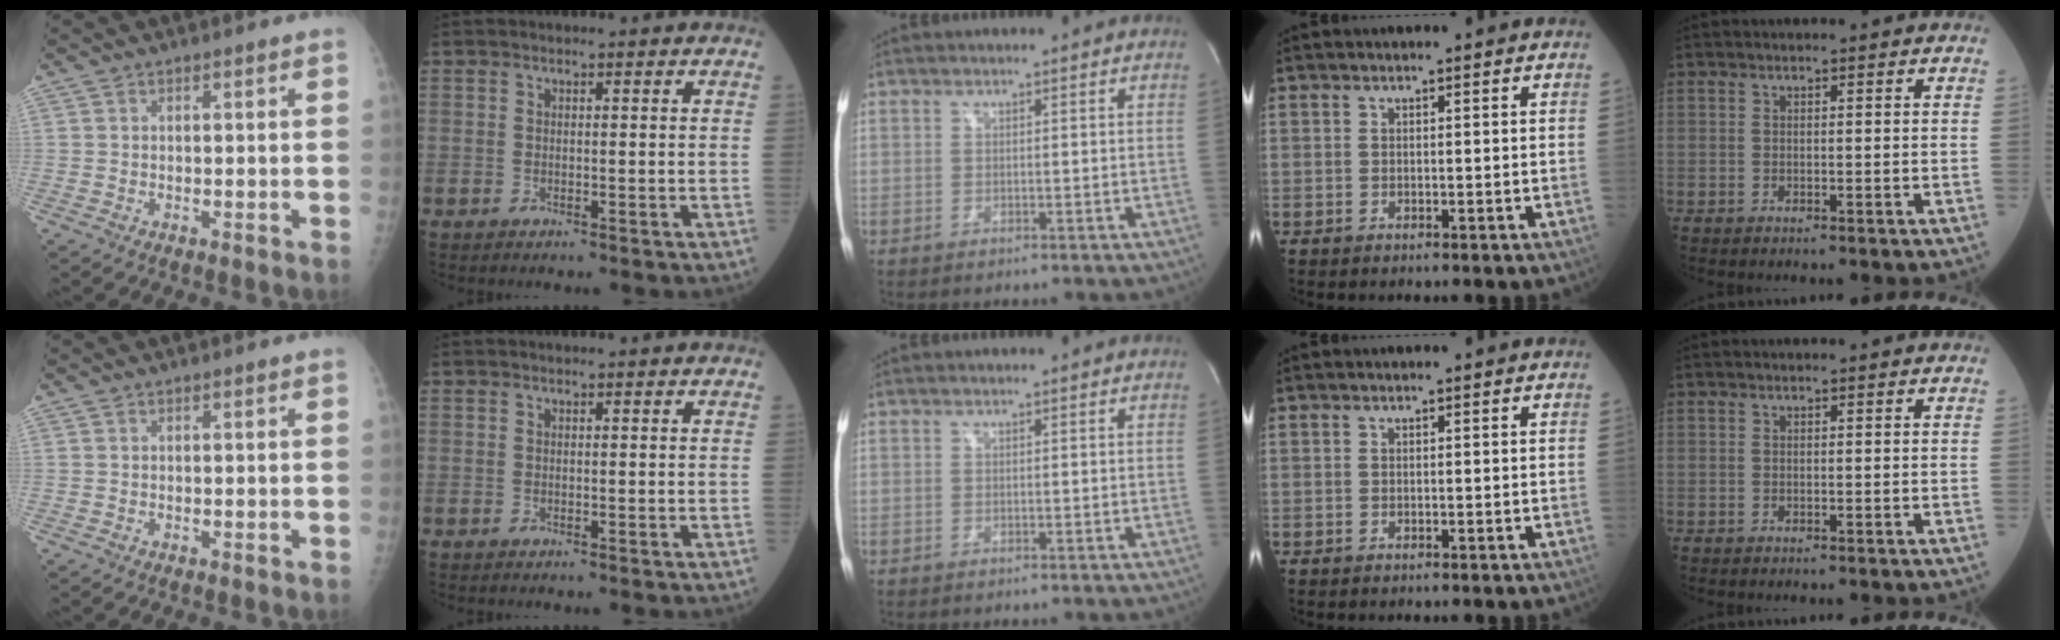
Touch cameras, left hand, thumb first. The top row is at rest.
{}